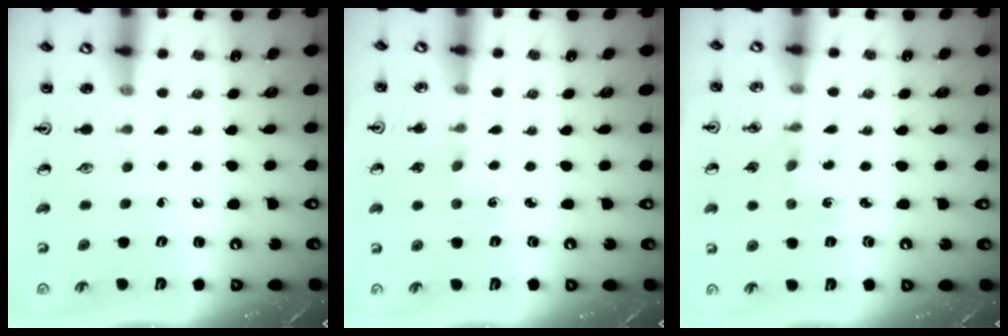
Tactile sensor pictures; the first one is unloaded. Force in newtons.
{"total": 1.3, "press": 1.3, "slide": 0.3}
{"total": 0.8, "press": 0.8, "slide": 0.1}